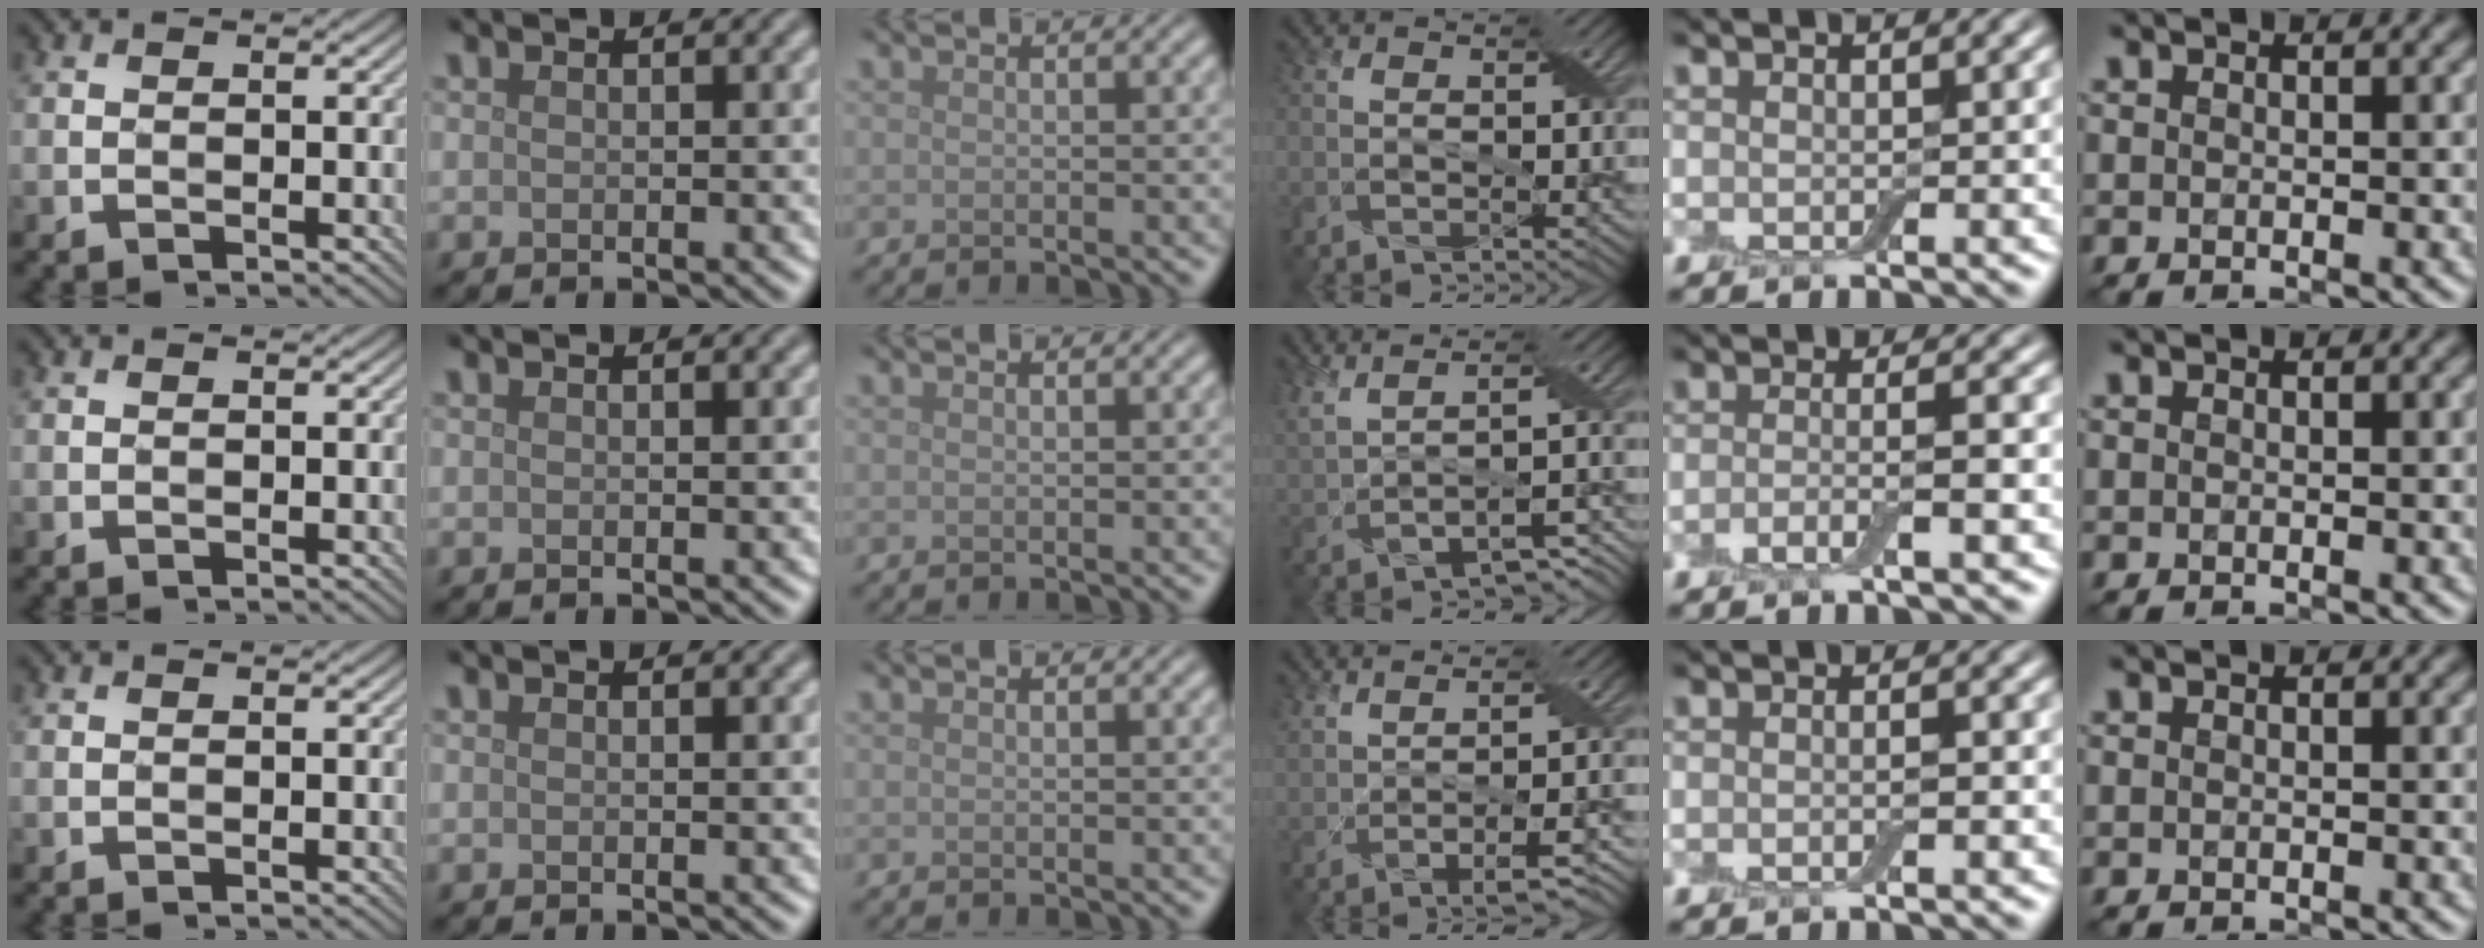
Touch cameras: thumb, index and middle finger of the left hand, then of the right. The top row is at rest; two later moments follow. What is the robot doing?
{"motion": "peel", "object": "adhesive wrap"}